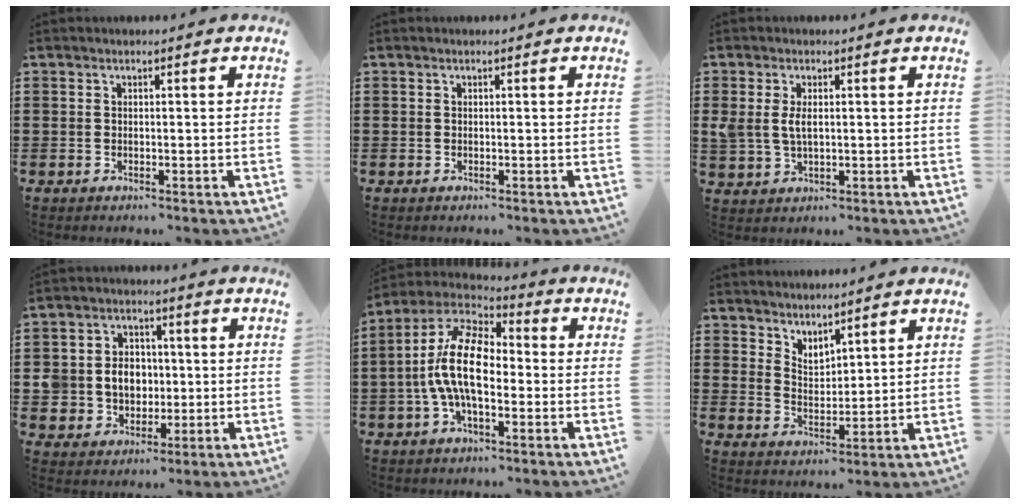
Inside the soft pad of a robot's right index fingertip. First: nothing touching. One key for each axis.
{"total": 0.0}
{"total": 3.8, "fx": 0.7, "fy": 2.0, "fz": 3.1, "tx": -0.080, "ty": 0.002, "tz": 0.006}
{"total": 6.8, "fx": 0.0, "fy": 6.0, "fz": 3.1, "tx": -0.078, "ty": 0.017, "tz": -0.002}
{"total": 12.3, "fx": -1.0, "fy": 5.4, "fz": 11.0, "tx": -0.257, "ty": -0.005, "tz": -0.029}
{"total": 3.3, "fx": 3.3, "fy": 0.6, "fz": -0.4, "tx": -0.003, "ty": -0.010, "tz": 0.063}